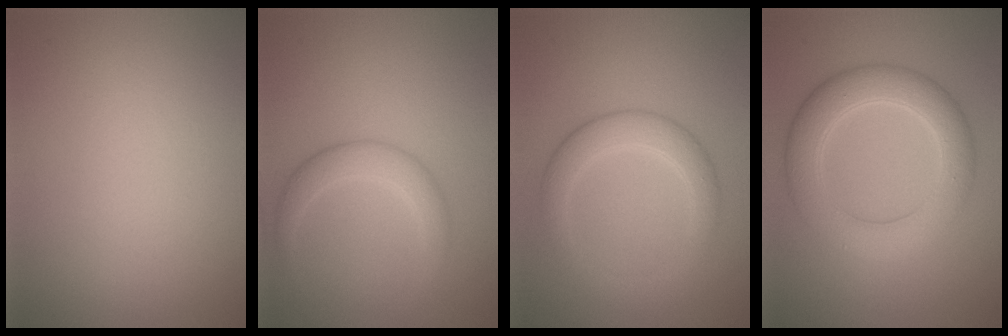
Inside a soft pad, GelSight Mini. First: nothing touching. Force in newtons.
{"total": 2.6, "press": 2.6, "slide": 0.1}
{"total": 3.5, "press": 3.5, "slide": 0.1}
{"total": 5.6, "press": 5.6, "slide": 0.2}